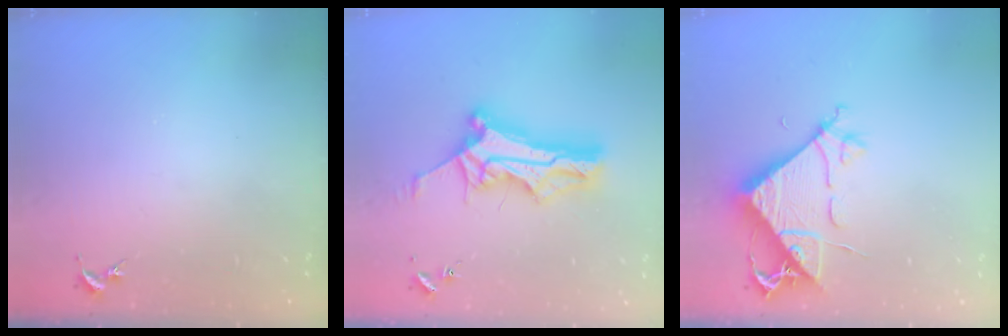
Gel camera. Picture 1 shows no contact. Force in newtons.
{"total": 11.0, "press": 11.0, "slide": 0.8}
{"total": 7.7, "press": 7.6, "slide": 1.2}